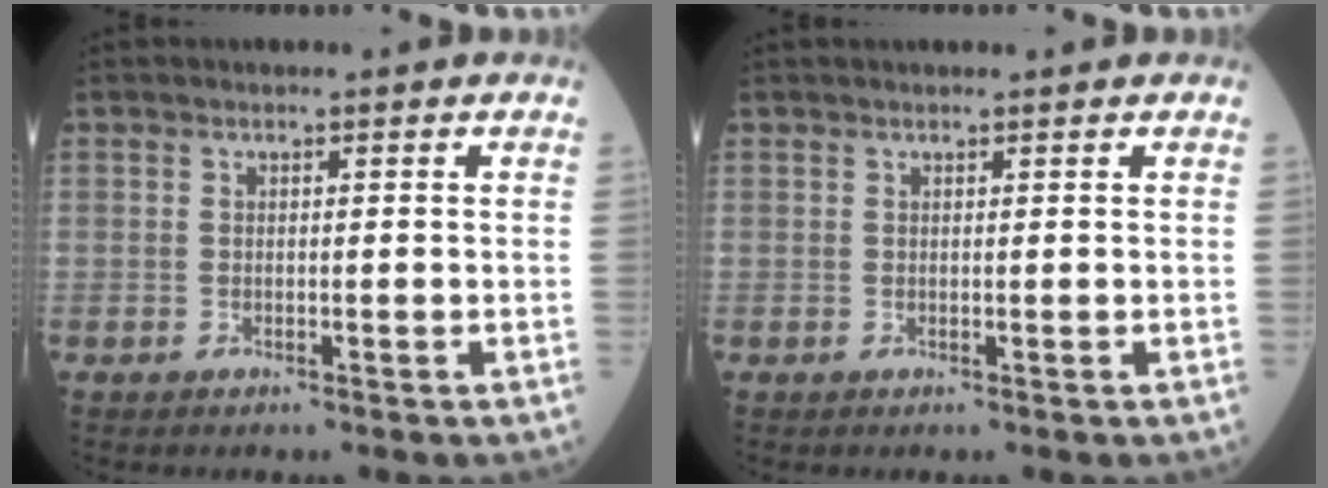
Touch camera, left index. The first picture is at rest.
{"total": 1.9, "force": [1.8, 0.1, 0.7], "torque": [-0.003, 0.022, 0.025]}